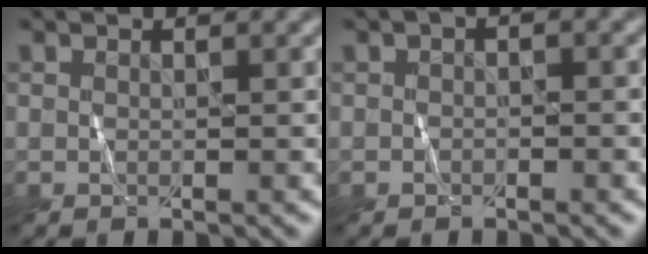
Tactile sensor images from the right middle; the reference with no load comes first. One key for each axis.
{"total": 1.7, "fx": 0.4, "fy": 1.0, "fz": 1.3, "tx": -0.016, "ty": 0.005, "tz": -0.006}